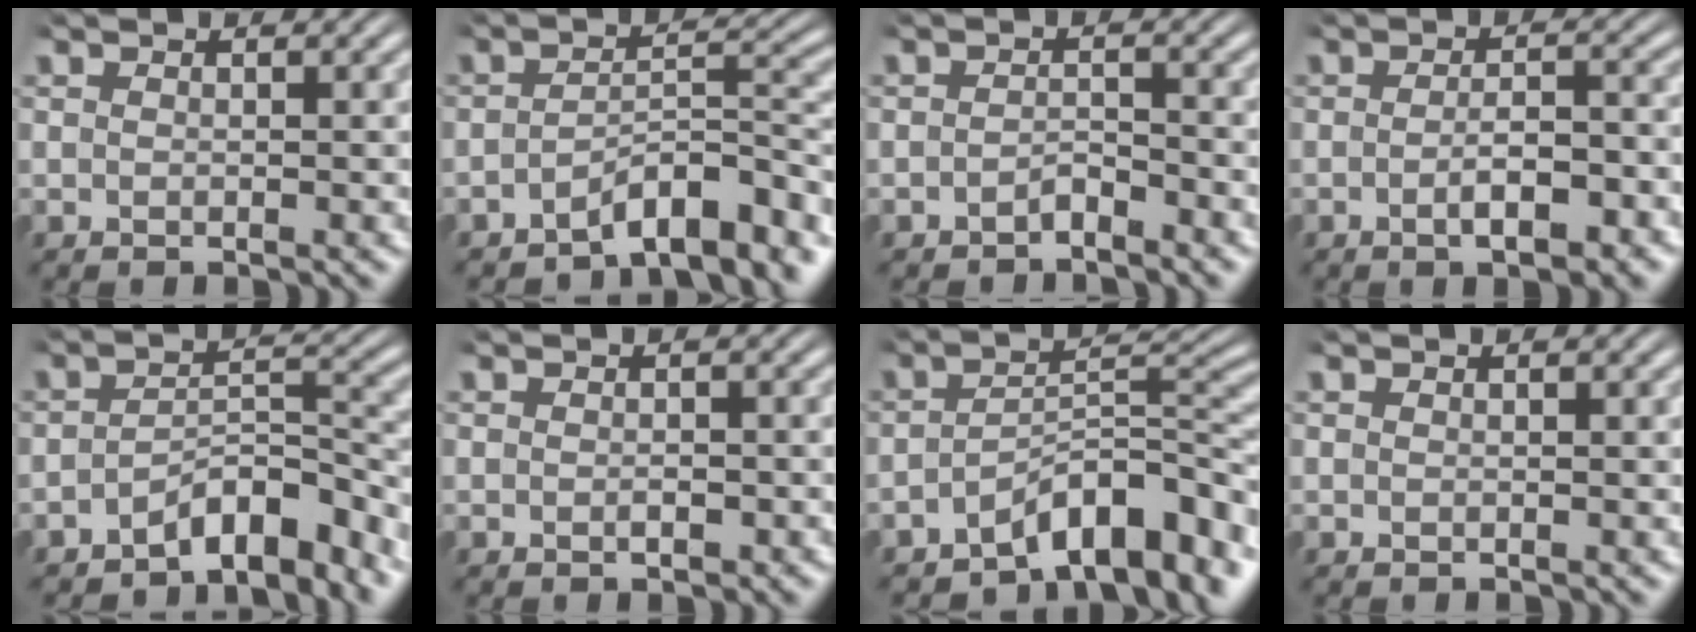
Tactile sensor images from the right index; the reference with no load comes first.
{"total": 6.0, "force": [-4.4, 1.2, 3.8], "torque": [-0.044, -0.009, -0.065]}
{"total": 1.7, "force": [-1.6, 0.3, 0.4], "torque": [-0.001, -0.005, -0.028]}
{"total": 3.3, "force": [-1.9, 0.9, 2.5], "torque": [-0.035, -0.006, -0.034]}
{"total": 5.3, "force": [-4.2, 1.2, 3.0], "torque": [-0.031, -0.005, -0.066]}
{"total": 0.9, "force": [-0.5, 0.4, 0.6], "torque": [-0.009, 0.001, -0.009]}
{"total": 7.0, "force": [-4.1, 2.2, 5.3], "torque": [-0.071, -0.014, -0.058]}
{"total": 0.0}